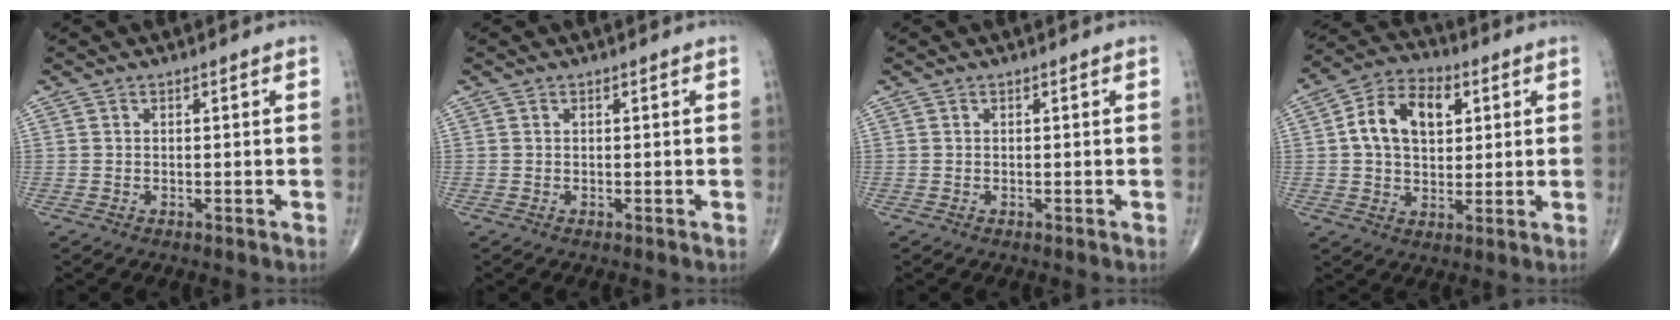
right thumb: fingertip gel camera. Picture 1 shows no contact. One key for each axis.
{"total": 0.0}
{"total": 0.0}
{"total": 12.4, "fx": 3.0, "fy": 8.2, "fz": 8.8, "tx": -0.130, "ty": 0.009, "tz": 0.045}